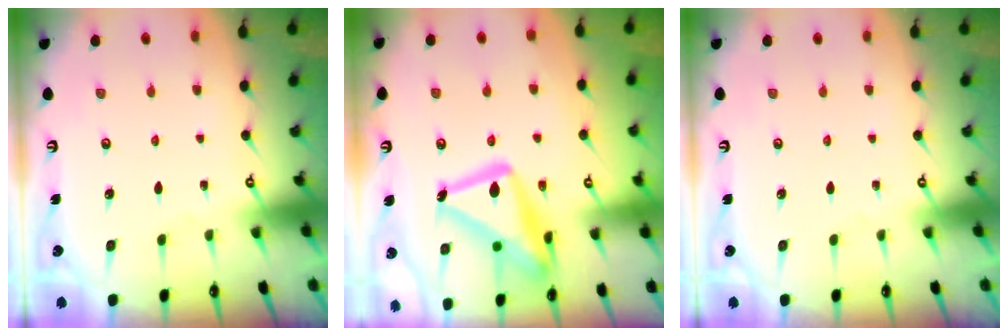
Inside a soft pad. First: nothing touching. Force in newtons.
{"total": 21.5, "press": 21.4, "slide": 1.8}
{"total": 0.0}